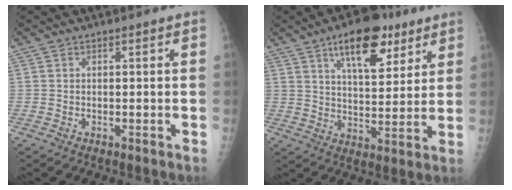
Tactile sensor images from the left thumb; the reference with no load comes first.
{"total": 13.9, "force": [8.0, 6.2, 9.6], "torque": [-0.113, -0.033, 0.123]}